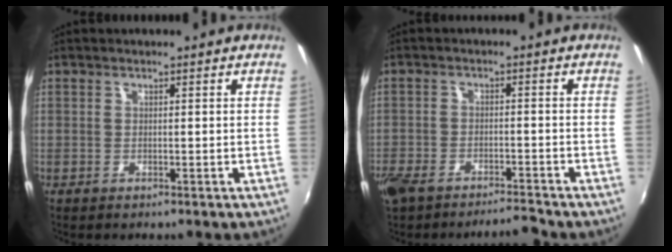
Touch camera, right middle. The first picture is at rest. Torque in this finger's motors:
{"motor_torque": [1.08, -1.06, 0.38, 0.21]}